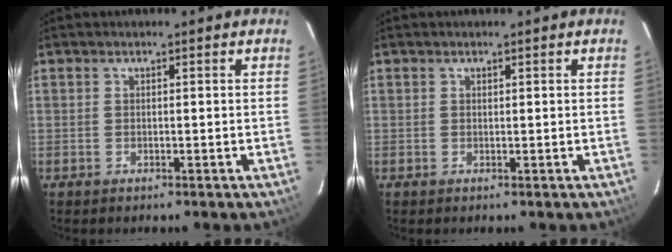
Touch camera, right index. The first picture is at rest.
{"total": 0.0}